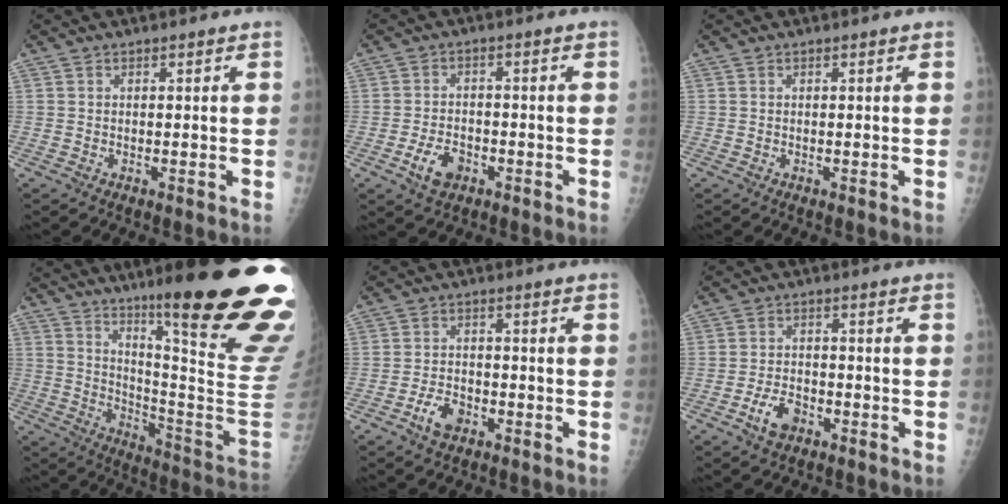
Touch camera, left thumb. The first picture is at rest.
{"total": 5.5, "force": [-2.7, 3.5, 3.3], "torque": [-0.052, 0.016, -0.045]}
{"total": 0.0}
{"total": 29.4, "force": [17.6, 2.4, 23.4], "torque": [-0.257, -0.100, 0.265]}
{"total": 4.9, "force": [-2.7, 2.9, 2.8], "torque": [-0.043, 0.019, -0.048]}
{"total": 5.3, "force": [-2.9, 3.1, 3.1], "torque": [-0.050, 0.020, -0.050]}